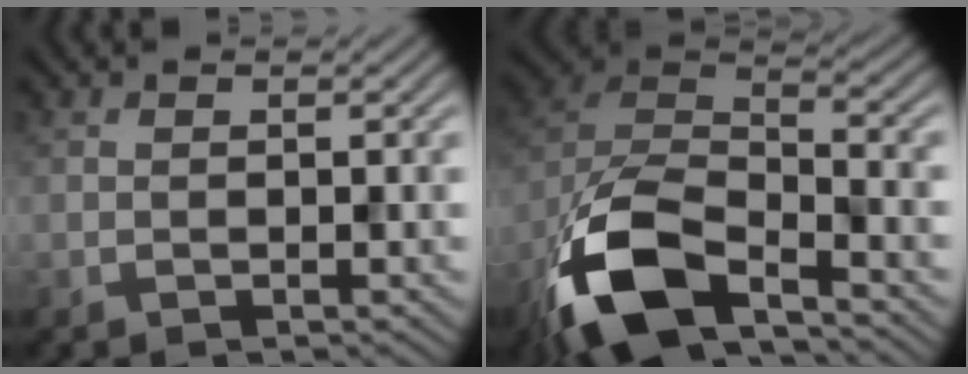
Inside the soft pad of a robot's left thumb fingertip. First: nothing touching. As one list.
[{"total": 13.6, "force": [-8.2, 5.9, 9.1], "torque": [-0.201, -0.017, -0.178]}]